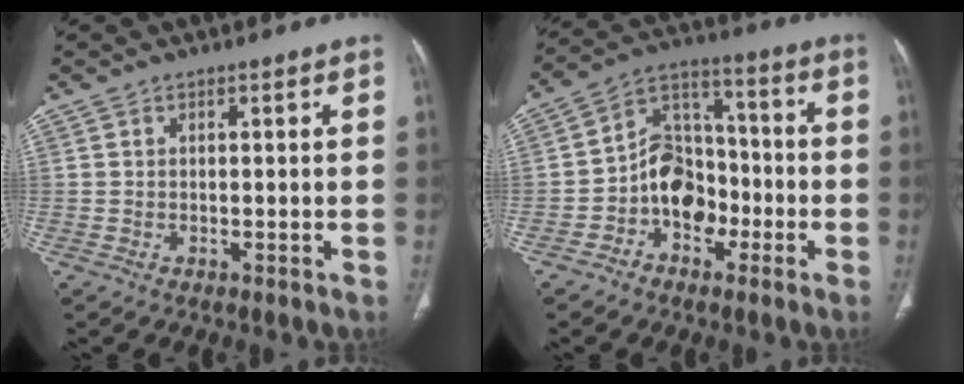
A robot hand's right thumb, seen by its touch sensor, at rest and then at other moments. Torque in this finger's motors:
{"motor_torque": [2.66, 2.35, 1.23, -0.77, 0.07]}